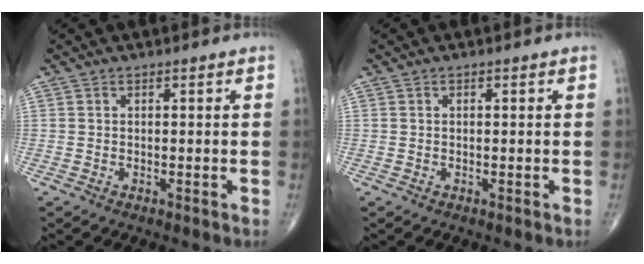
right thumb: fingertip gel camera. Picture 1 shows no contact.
{"total": 0.0}